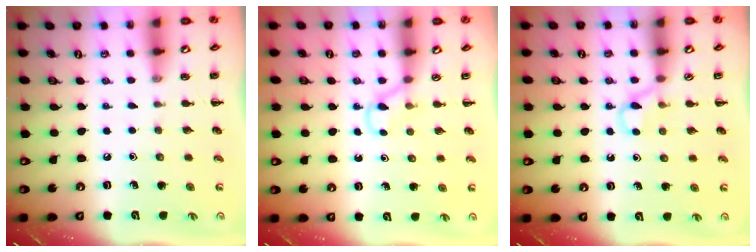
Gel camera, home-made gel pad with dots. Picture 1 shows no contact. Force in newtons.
{"total": 3.7, "press": 3.4, "slide": 1.4}
{"total": 3.0, "press": 2.9, "slide": 1.0}